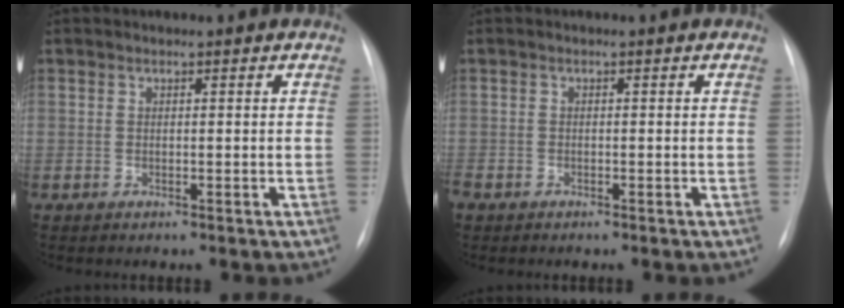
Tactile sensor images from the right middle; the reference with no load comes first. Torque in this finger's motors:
{"motor_torque": [1.08, -1.06, 0.36, 0.14]}